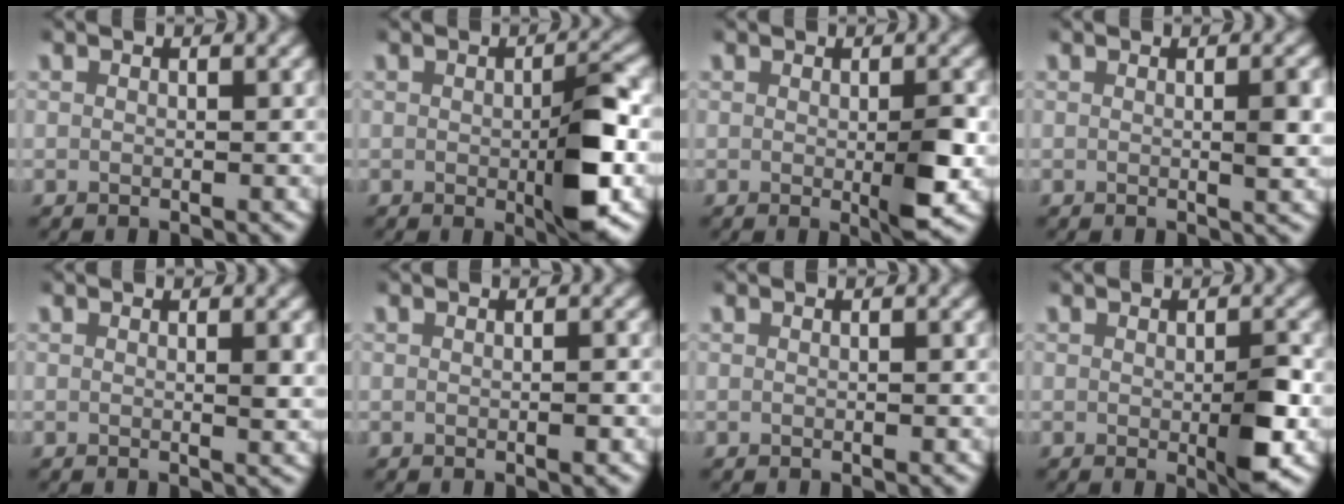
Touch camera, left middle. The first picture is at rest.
{"total": 5.0, "force": [-0.7, 1.9, 4.6], "torque": [-0.062, -0.010, -0.007]}
{"total": 2.8, "force": [-0.3, 0.7, 2.7], "torque": [-0.039, -0.012, -0.003]}
{"total": 1.7, "force": [0.2, -0.1, 1.7], "torque": [-0.022, -0.003, 0.003]}
{"total": 1.0, "force": [0.4, -0.1, 0.9], "torque": [-0.009, -0.004, 0.005]}
{"total": 0.6, "force": [-0.2, 0.0, 0.6], "torque": [-0.002, 0.004, -0.004]}
{"total": 0.0}
{"total": 3.2, "force": [-0.5, 1.1, 2.9], "torque": [-0.041, -0.011, -0.006]}